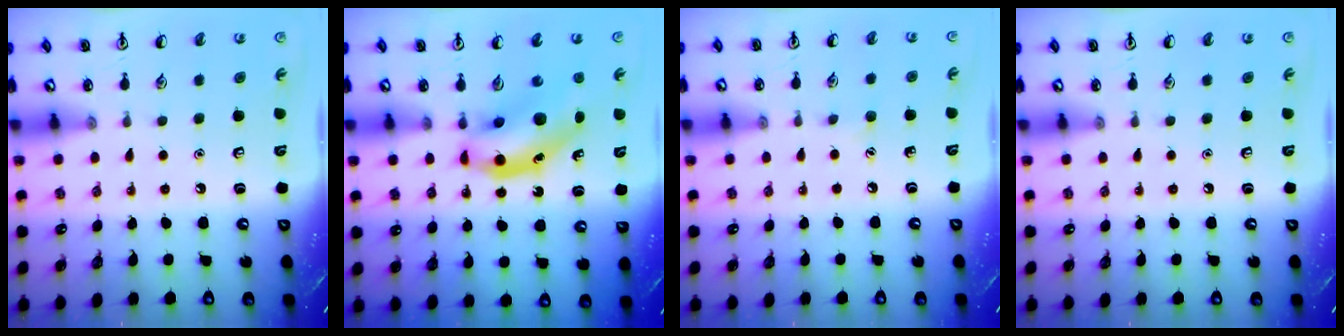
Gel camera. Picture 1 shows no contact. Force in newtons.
{"total": 10.6, "press": 10.1, "slide": 3.2}
{"total": 3.6, "press": 3.4, "slide": 1.1}
{"total": 0.0}